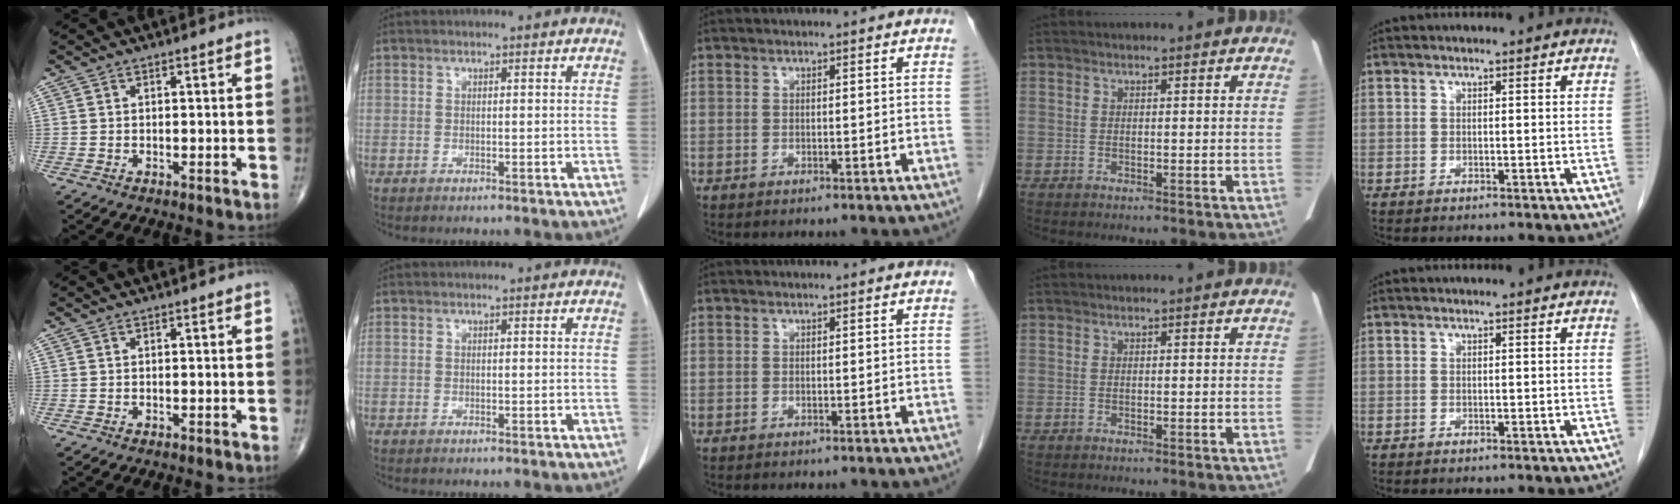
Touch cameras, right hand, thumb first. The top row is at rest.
{}